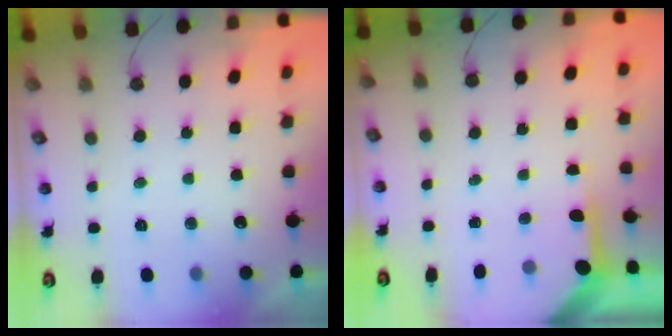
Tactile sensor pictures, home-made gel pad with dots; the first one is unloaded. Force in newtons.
{"total": 4.0, "press": 3.9, "slide": 0.4}